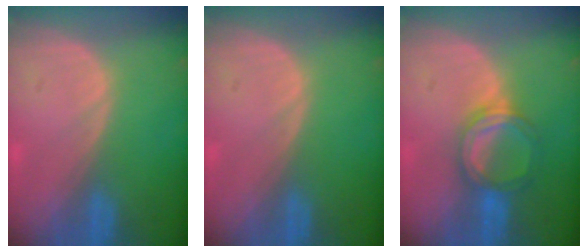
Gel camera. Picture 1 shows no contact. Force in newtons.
{"total": 0.0}
{"total": 5.3, "press": 5.2, "slide": 0.5}